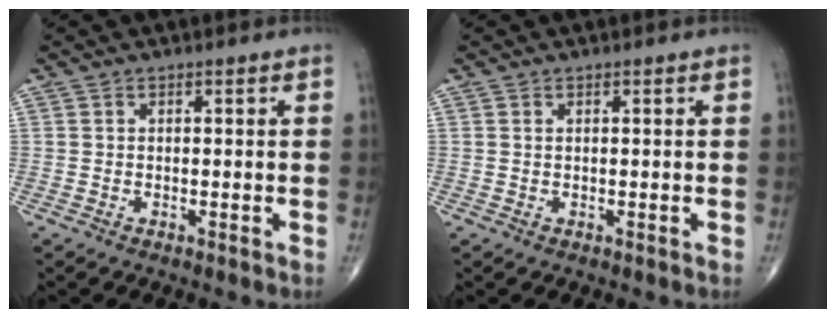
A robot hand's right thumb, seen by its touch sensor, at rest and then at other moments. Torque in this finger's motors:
{"motor_torque": [-0.31, 0.05, 0.13, 0.08, 0.02]}